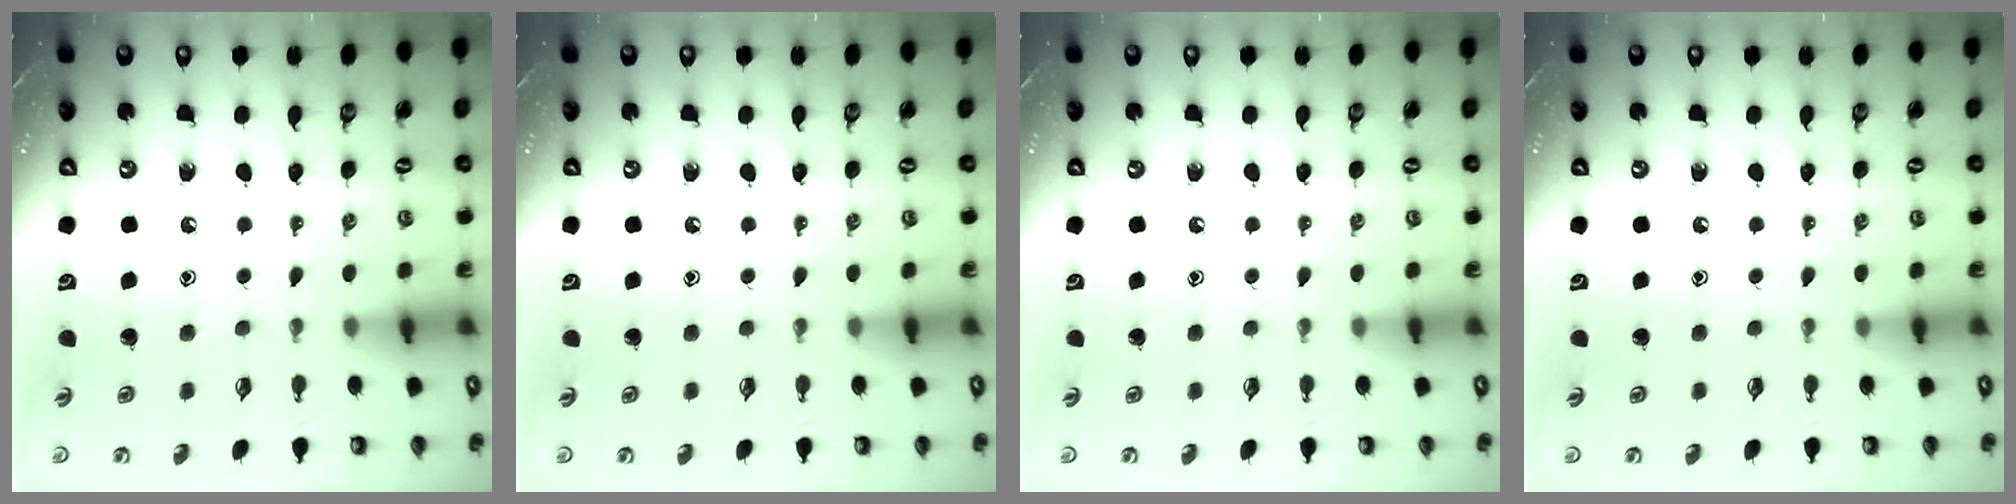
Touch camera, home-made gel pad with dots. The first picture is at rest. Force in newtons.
{"total": 0.0}
{"total": 0.0}
{"total": 0.0}